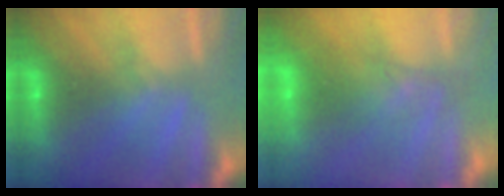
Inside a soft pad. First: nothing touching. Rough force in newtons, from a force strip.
{"total": 2.5}